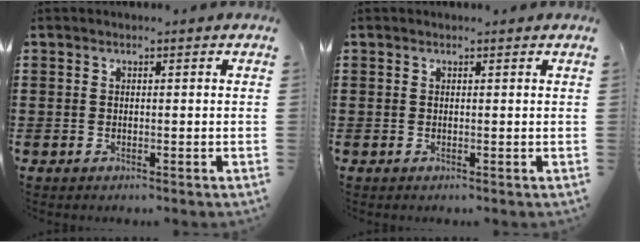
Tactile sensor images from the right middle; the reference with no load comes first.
{"total": 0.0}